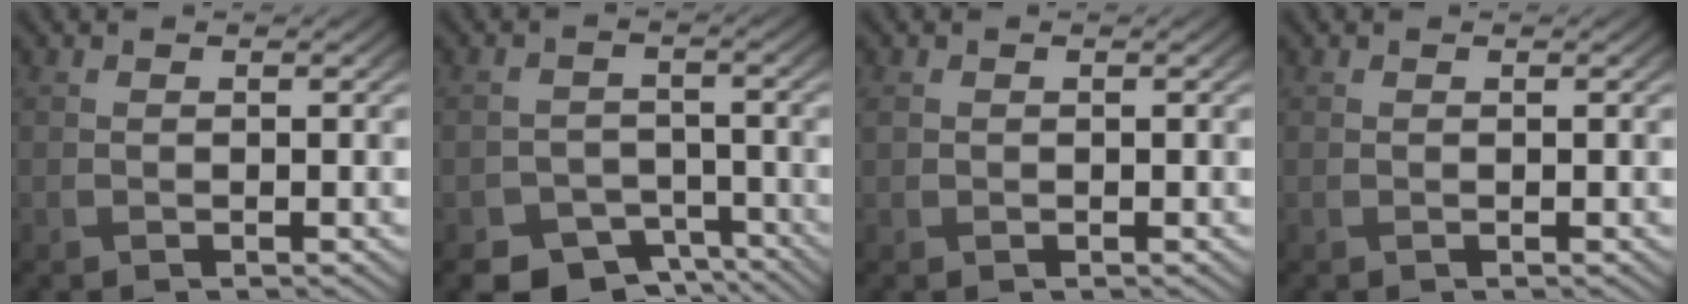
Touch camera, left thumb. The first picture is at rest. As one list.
[{"total": 7.6, "force": [-5.8, 4.4, 2.4], "torque": [-0.032, -0.017, -0.085]}, {"total": 1.1, "force": [0.0, 1.0, 0.5], "torque": [-0.014, -0.001, 0.000]}, {"total": 0.0}]